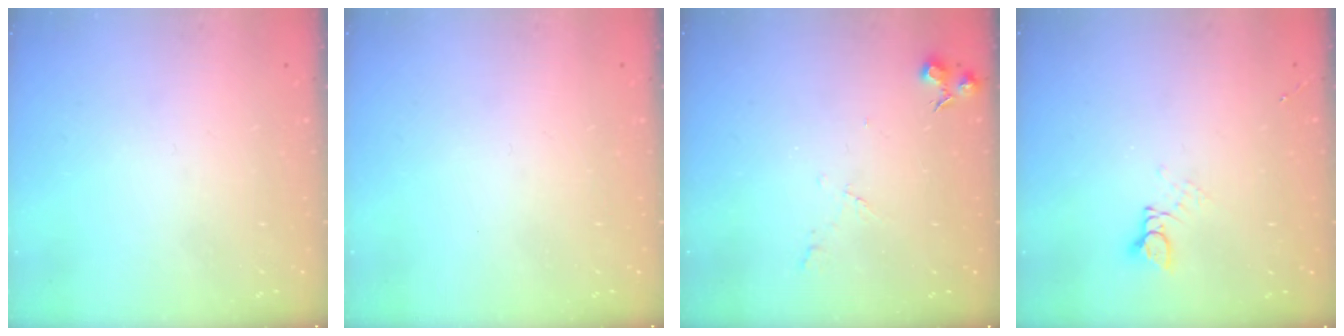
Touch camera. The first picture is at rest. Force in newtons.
{"total": 0.0}
{"total": 5.5, "press": 5.5, "slide": 0.8}
{"total": 2.9, "press": 2.9, "slide": 0.2}